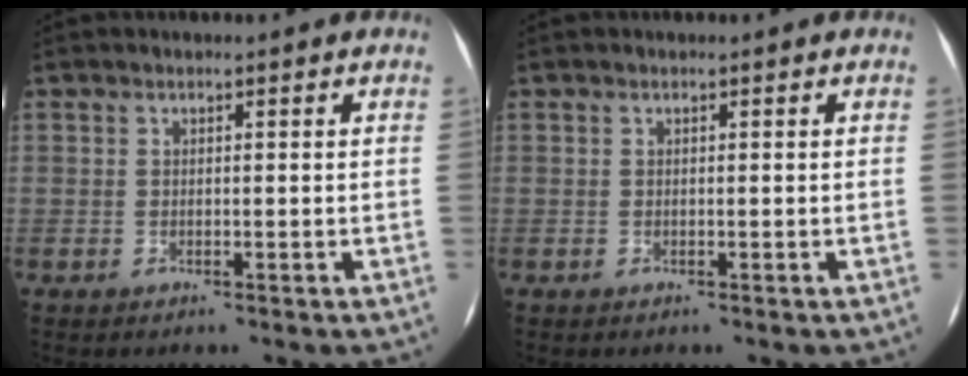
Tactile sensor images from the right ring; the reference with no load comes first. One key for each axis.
{"total": 0.0}